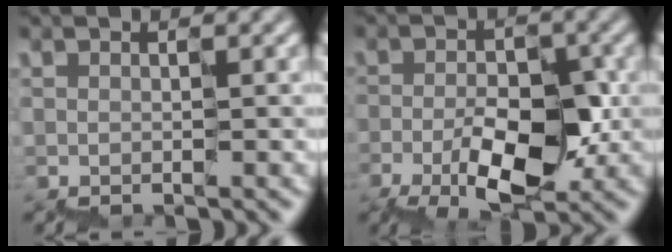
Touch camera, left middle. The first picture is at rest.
{"total": 5.5, "force": [-2.0, 2.9, 4.2], "torque": [-0.066, 0.003, -0.034]}